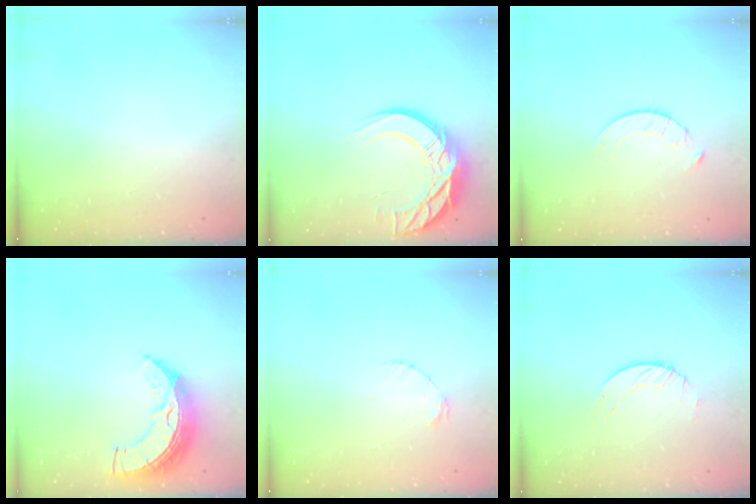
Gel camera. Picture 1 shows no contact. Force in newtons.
{"total": 14.6, "press": 14.6, "slide": 1.0}
{"total": 4.1, "press": 4.0, "slide": 0.5}
{"total": 12.2, "press": 12.2, "slide": 0.9}
{"total": 1.4, "press": 1.4, "slide": 0.2}
{"total": 1.2, "press": 1.2, "slide": 0.2}